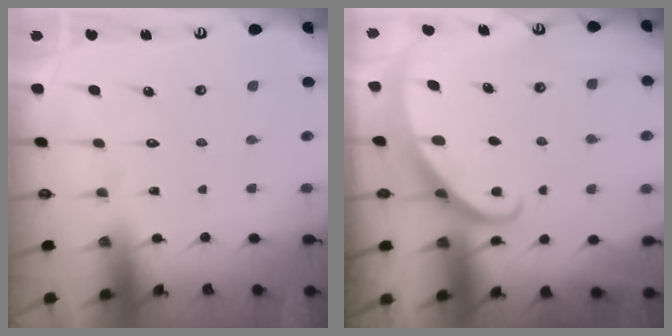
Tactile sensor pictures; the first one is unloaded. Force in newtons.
{"total": 2.0, "press": 2.0, "slide": 0.3}